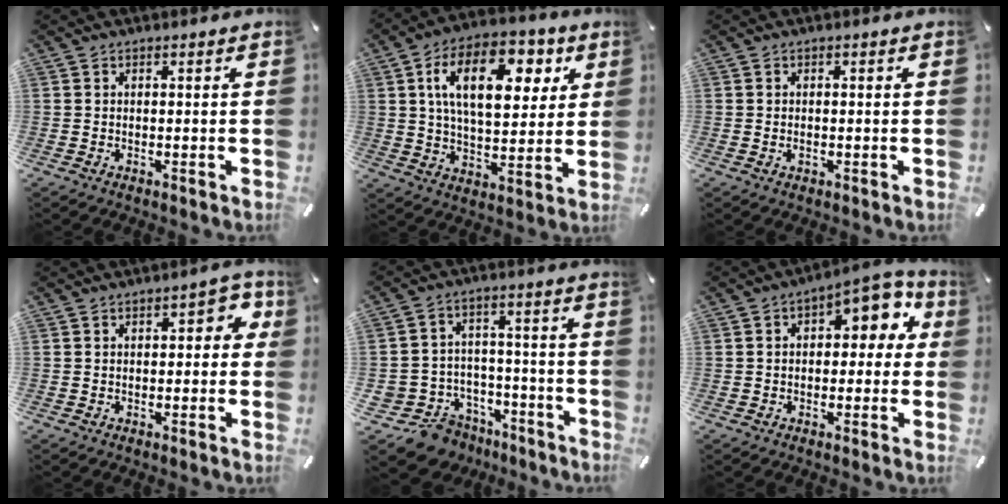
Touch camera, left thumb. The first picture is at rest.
{"total": 18.1, "force": [6.6, 10.4, 13.2], "torque": [-0.205, -0.006, 0.110]}
{"total": 0.9, "force": [-0.2, 0.5, 0.7], "torque": [-0.013, 0.002, -0.004]}
{"total": 5.2, "force": [0.6, 2.8, 4.3], "torque": [-0.053, 0.002, 0.001]}
{"total": 9.9, "force": [-6.5, 7.4, 1.3], "torque": [-0.026, 0.037, -0.109]}
{"total": 8.2, "force": [3.1, 4.7, 5.9], "torque": [-0.075, -0.019, 0.045]}